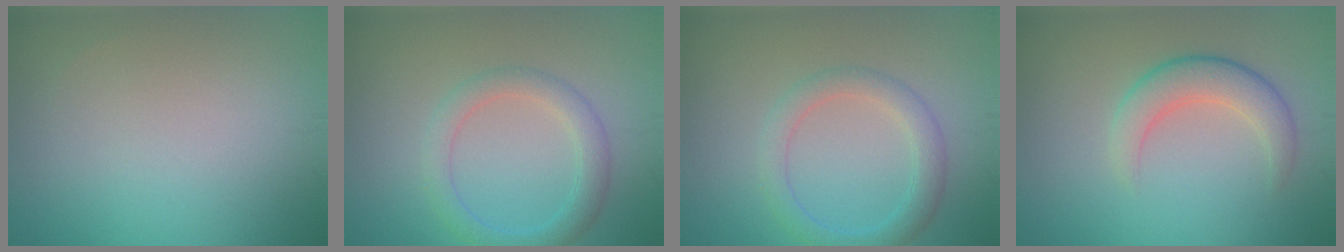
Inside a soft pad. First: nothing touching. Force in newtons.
{"total": 2.8, "press": 2.8, "slide": 0.1}
{"total": 2.8, "press": 2.8, "slide": 0.1}
{"total": 3.4, "press": 3.4, "slide": 0.3}